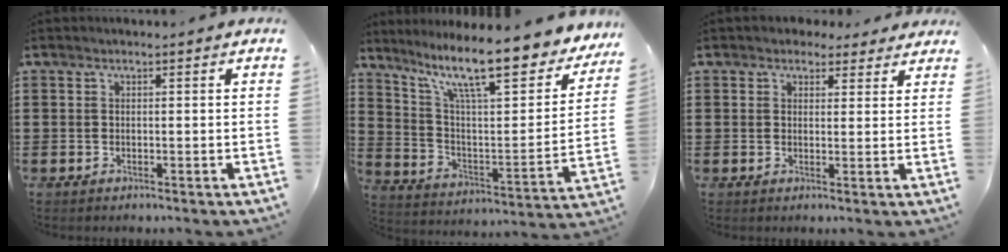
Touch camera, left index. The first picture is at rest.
{"total": 13.5, "force": [10.2, 2.2, 8.6], "torque": [-0.179, -0.064, 0.167]}
{"total": 2.7, "force": [2.2, 1.4, 0.5], "torque": [-0.010, 0.002, 0.040]}